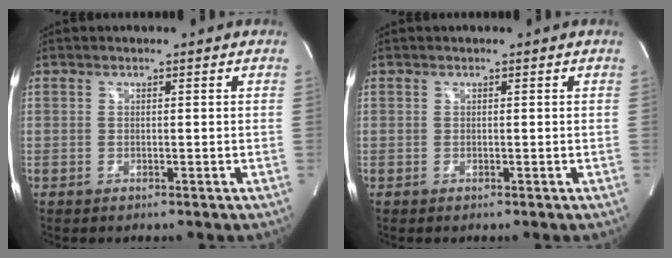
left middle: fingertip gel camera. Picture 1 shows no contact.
{"total": 0.0}